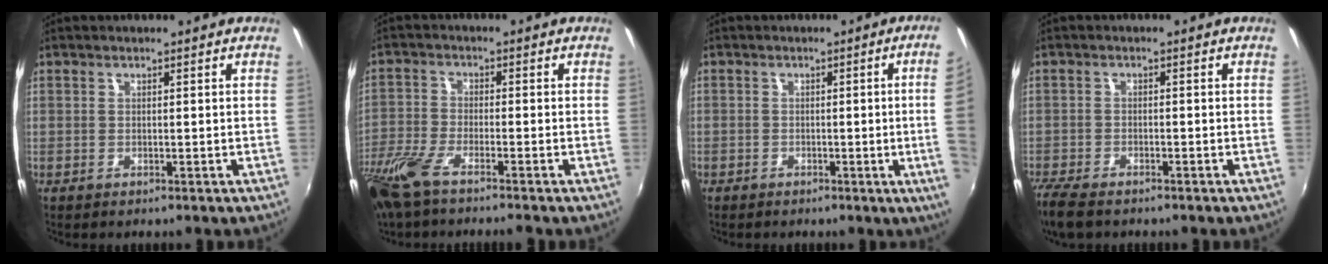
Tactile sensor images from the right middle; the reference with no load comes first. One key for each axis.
{"total": 9.1, "fx": -6.9, "fy": 1.5, "fz": 5.7, "tx": -0.142, "ty": -0.030, "tz": -0.137}
{"total": 7.5, "fx": -0.4, "fy": -1.1, "fz": 7.4, "tx": -0.082, "ty": -0.007, "tz": -0.001}
{"total": 6.2, "fx": -5.0, "fy": 1.8, "fz": 3.1, "tx": -0.087, "ty": -0.025, "tz": -0.098}